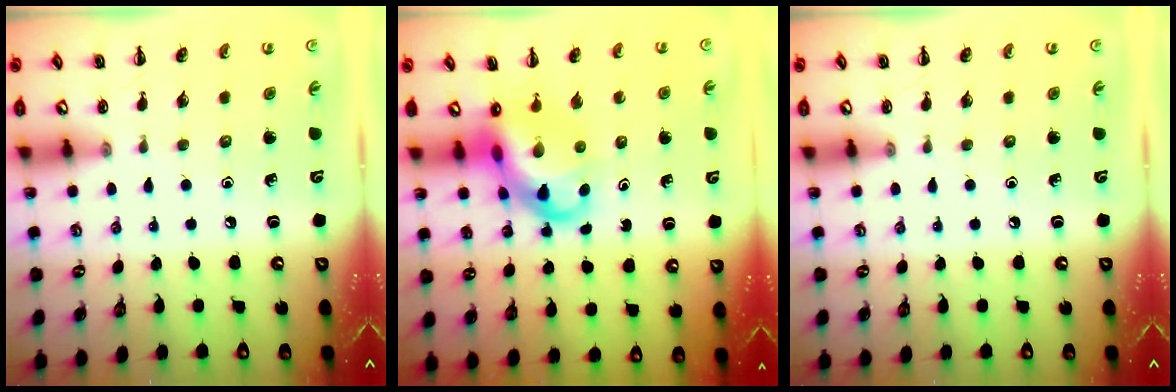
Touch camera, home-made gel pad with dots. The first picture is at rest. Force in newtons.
{"total": 8.8, "press": 8.4, "slide": 2.4}
{"total": 0.0}